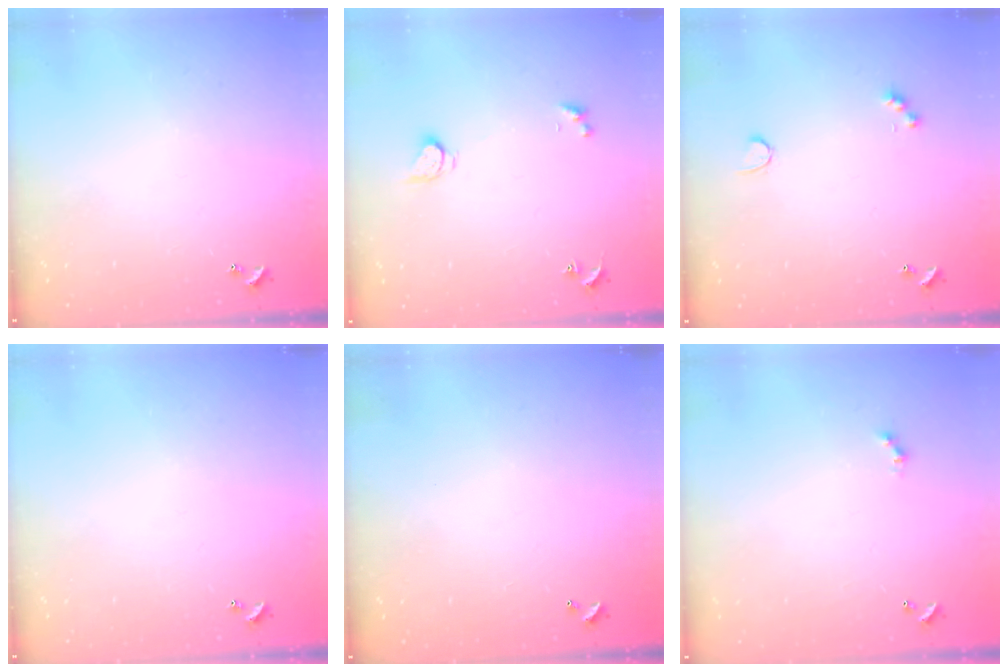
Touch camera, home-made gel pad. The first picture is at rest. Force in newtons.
{"total": 2.9, "press": 2.9, "slide": 0.5}
{"total": 2.6, "press": 2.5, "slide": 0.5}
{"total": 0.0}
{"total": 2.9, "press": 2.9, "slide": 0.1}
{"total": 0.0}